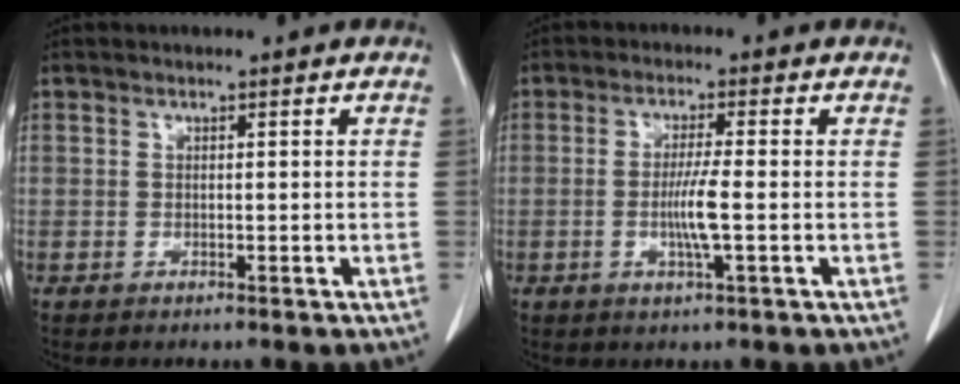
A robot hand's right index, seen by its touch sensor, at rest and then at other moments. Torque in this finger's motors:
{"motor_torque": [0.88, 0.22, 0.51, 0.12]}